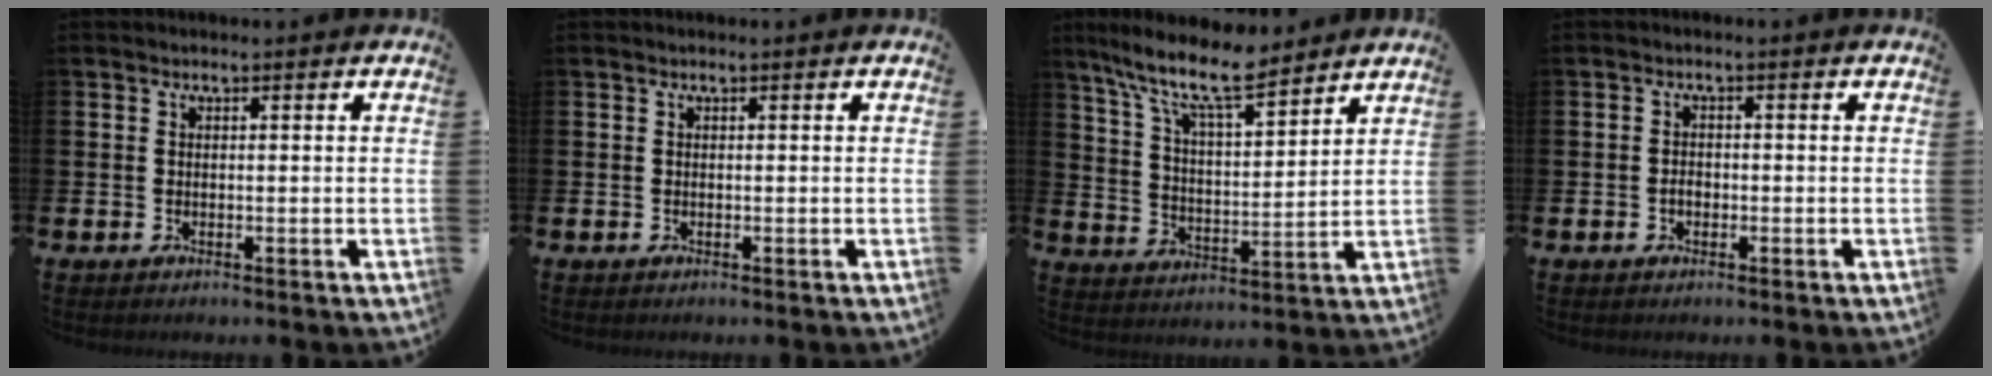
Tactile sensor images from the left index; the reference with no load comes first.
{"total": 0.0}
{"total": 10.4, "force": [8.8, 2.1, 5.2], "torque": [-0.122, -0.045, 0.152]}
{"total": 1.4, "force": [-0.5, 1.0, 0.9], "torque": [-0.012, 0.002, -0.011]}